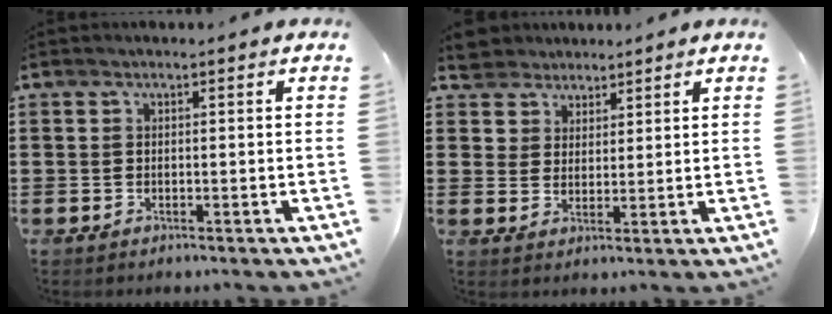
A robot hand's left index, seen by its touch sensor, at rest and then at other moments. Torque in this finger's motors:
{"motor_torque": [-0.01, -0.01, 0.01, 0.00]}